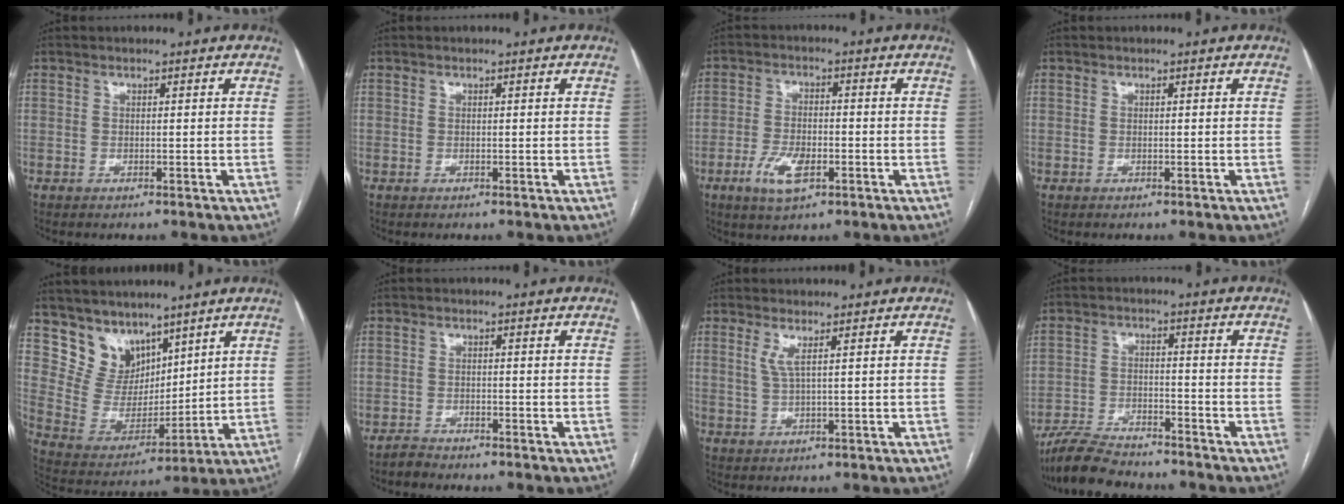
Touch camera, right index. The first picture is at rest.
{"total": 0.0}
{"total": 6.4, "force": [-2.8, 2.8, 5.1], "torque": [-0.103, -0.001, -0.047]}
{"total": 0.0}
{"total": 10.1, "force": [7.6, 6.2, 2.6], "torque": [-0.062, 0.020, 0.164]}
{"total": 1.7, "force": [-1.6, 0.1, -0.2], "torque": [0.001, -0.005, -0.030]}
{"total": 2.4, "force": [1.1, -0.1, 2.1], "torque": [-0.054, -0.003, 0.025]}
{"total": 9.3, "force": [-8.5, 1.7, 3.5], "torque": [-0.064, -0.015, -0.149]}